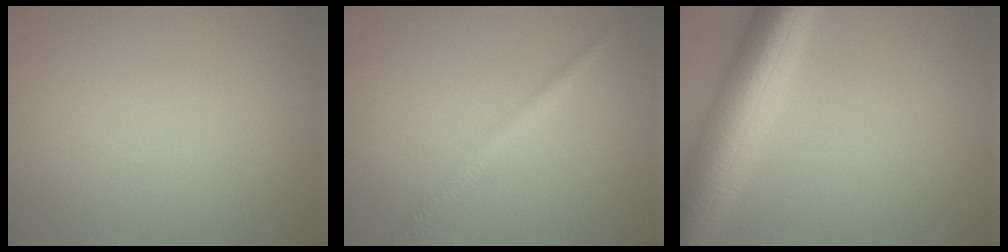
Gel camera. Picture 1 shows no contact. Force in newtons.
{"total": 1.9, "press": 1.9, "slide": 0.1}
{"total": 9.3, "press": 9.3, "slide": 0.2}